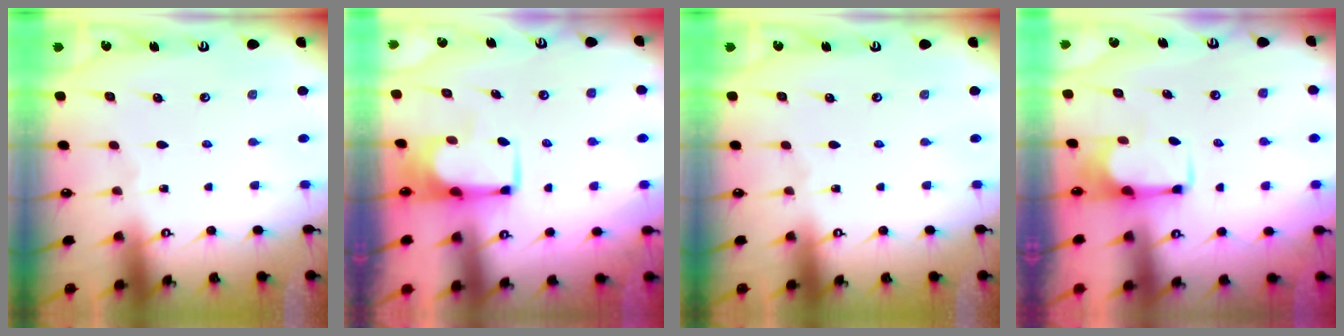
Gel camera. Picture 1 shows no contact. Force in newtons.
{"total": 1.7, "press": 1.7, "slide": 0.1}
{"total": 0.0}
{"total": 1.9, "press": 1.7, "slide": 0.8}